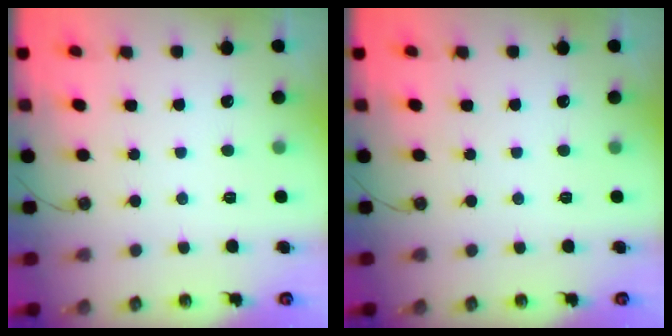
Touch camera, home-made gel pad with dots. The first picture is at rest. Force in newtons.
{"total": 0.0}